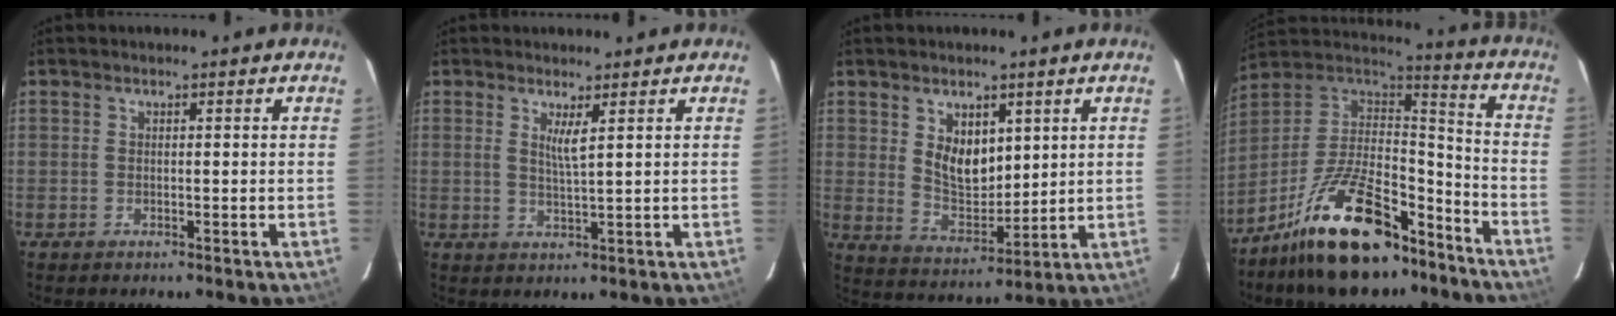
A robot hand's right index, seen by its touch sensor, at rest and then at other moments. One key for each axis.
{"total": 2.7, "fx": 1.3, "fy": -0.2, "fz": 2.3, "tx": -0.042, "ty": -0.007, "tz": 0.022}
{"total": 8.5, "fx": 3.3, "fy": 5.2, "fz": 5.9, "tx": -0.098, "ty": -0.003, "tz": 0.073}
{"total": 22.2, "fx": -14.5, "fy": 9.3, "fz": 13.9, "tx": -0.264, "ty": 0.008, "tz": -0.236}